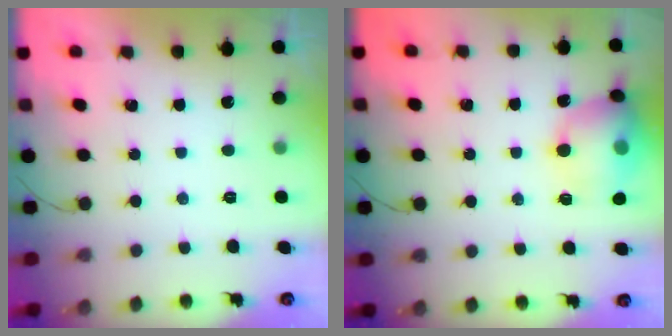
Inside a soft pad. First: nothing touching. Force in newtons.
{"total": 13.8, "press": 13.6, "slide": 1.8}